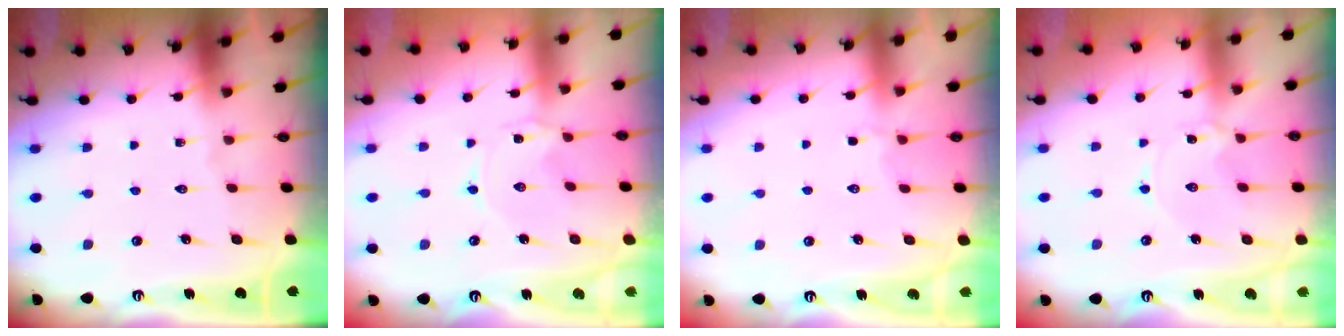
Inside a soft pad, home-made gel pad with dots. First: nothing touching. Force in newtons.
{"total": 0.0}
{"total": 3.0, "press": 2.6, "slide": 1.5}
{"total": 1.3, "press": 1.3, "slide": 0.3}